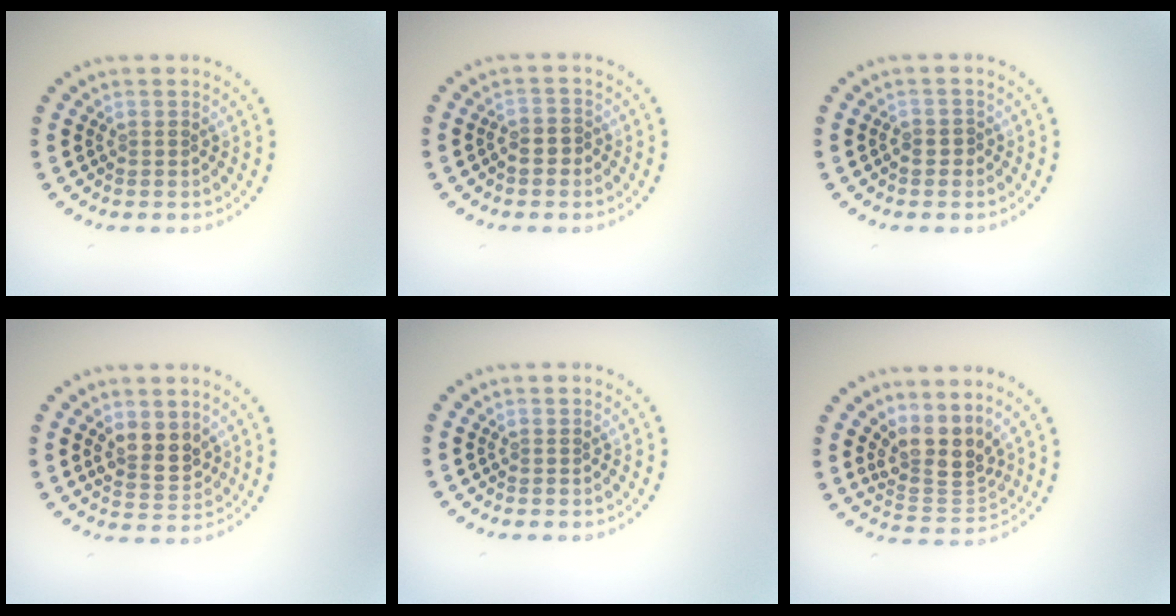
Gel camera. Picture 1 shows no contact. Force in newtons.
{"total": 1.3, "press": 1.1, "slide": 0.7}
{"total": 0.9, "press": 0.7, "slide": 0.5}
{"total": 3.2, "press": 3.1, "slide": 1.0}
{"total": 0.0}
{"total": 3.9, "press": 2.9, "slide": 2.6}